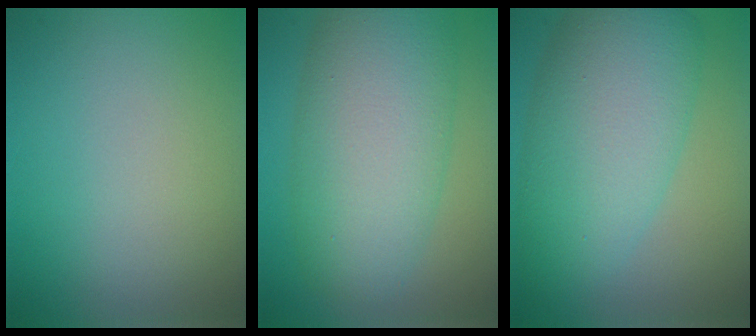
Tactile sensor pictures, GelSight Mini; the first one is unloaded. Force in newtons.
{"total": 10.0, "press": 10.0, "slide": 0.4}
{"total": 9.5, "press": 9.5, "slide": 0.3}